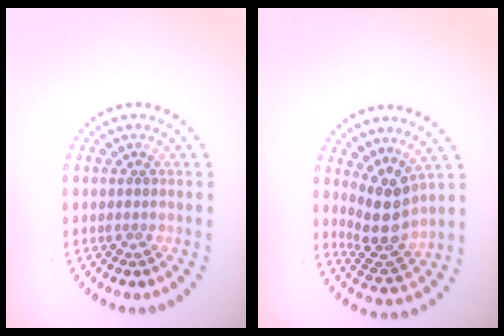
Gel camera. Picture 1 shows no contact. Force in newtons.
{"total": 3.8, "press": 2.9, "slide": 2.5}